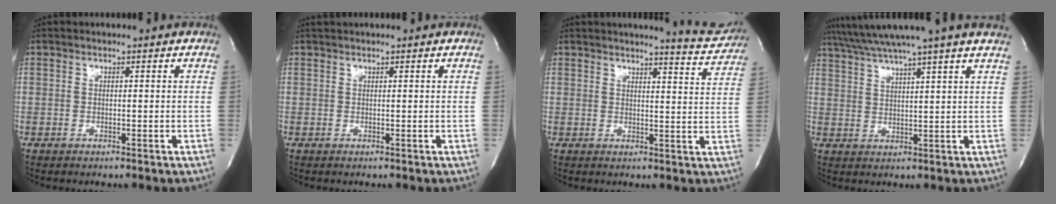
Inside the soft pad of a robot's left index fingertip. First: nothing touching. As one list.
[{"total": 1.4, "force": [1.3, 0.0, 0.6], "torque": [-0.011, 0.018, 0.026]}, {"total": 7.3, "force": [7.1, 0.3, 1.3], "torque": [-0.018, -0.031, 0.071]}, {"total": 13.1, "force": [11.1, -2.1, 6.6], "torque": [-0.118, 0.003, 0.152]}]